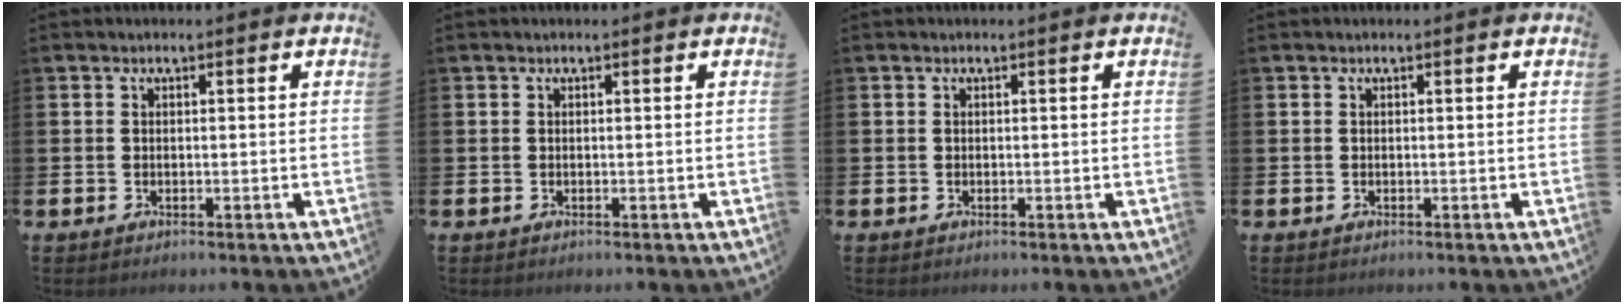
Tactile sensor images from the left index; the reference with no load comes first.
{"total": 0.0}
{"total": 0.0}
{"total": 0.0}